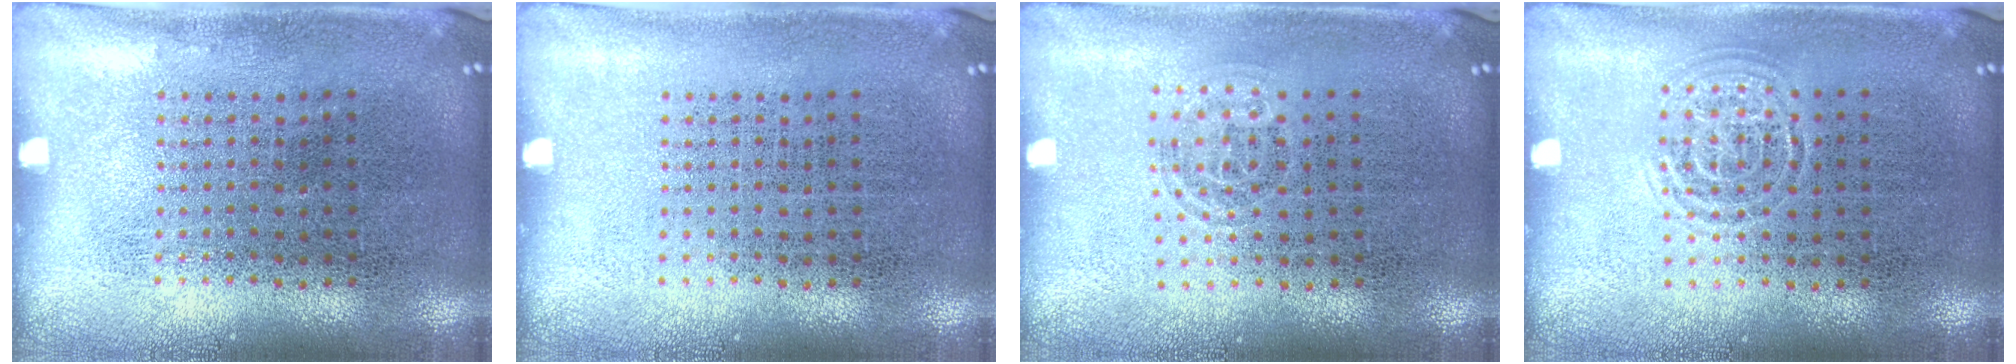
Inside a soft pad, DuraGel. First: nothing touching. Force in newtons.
{"total": 0.0}
{"total": 0.9, "press": 0.7, "slide": 0.6}
{"total": 0.8, "press": 0.8, "slide": 0.1}